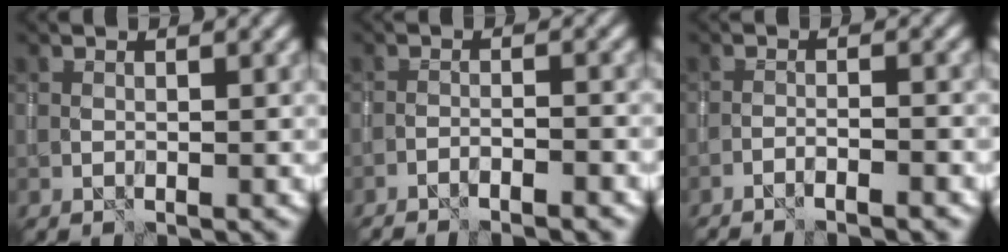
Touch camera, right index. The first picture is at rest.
{"total": 3.2, "force": [-2.8, 0.4, 1.4], "torque": [-0.020, 0.007, -0.047]}
{"total": 2.9, "force": [-2.5, 0.4, 1.4], "torque": [-0.021, 0.007, -0.046]}